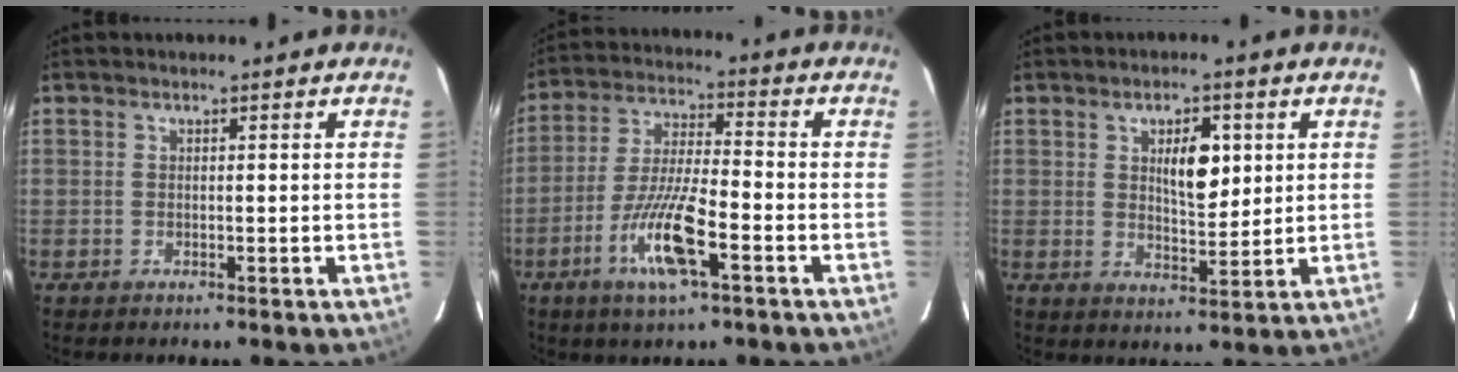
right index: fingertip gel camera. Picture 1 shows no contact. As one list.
[{"total": 11.4, "force": [-5.0, 1.6, 10.1], "torque": [-0.200, -0.010, -0.093]}, {"total": 6.3, "force": [1.9, 2.4, 5.5], "torque": [-0.089, 0.000, 0.037]}]